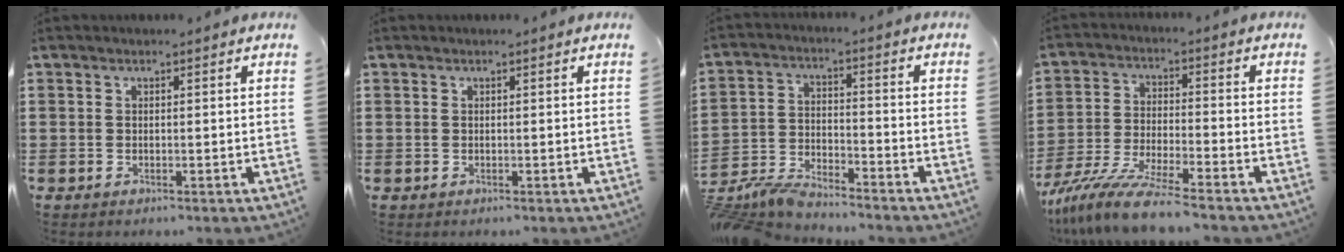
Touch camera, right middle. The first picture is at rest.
{"total": 0.0}
{"total": 6.7, "force": [-6.6, 0.5, 1.0], "torque": [-0.039, 0.000, -0.136]}
{"total": 9.2, "force": [-8.1, 0.0, 4.3], "torque": [-0.097, -0.007, -0.160]}